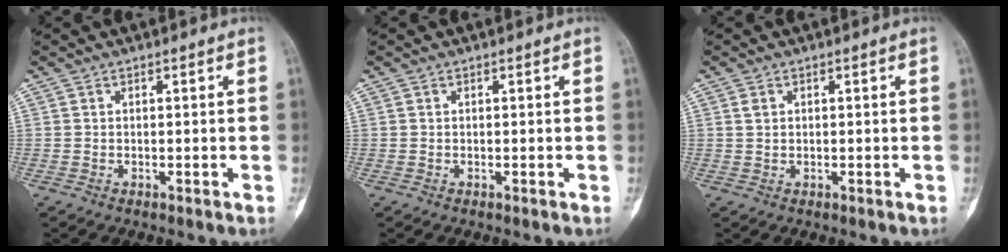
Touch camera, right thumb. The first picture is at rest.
{"total": 0.0}
{"total": 1.4, "force": [0.5, 1.0, 0.9], "torque": [-0.018, -0.001, 0.013]}